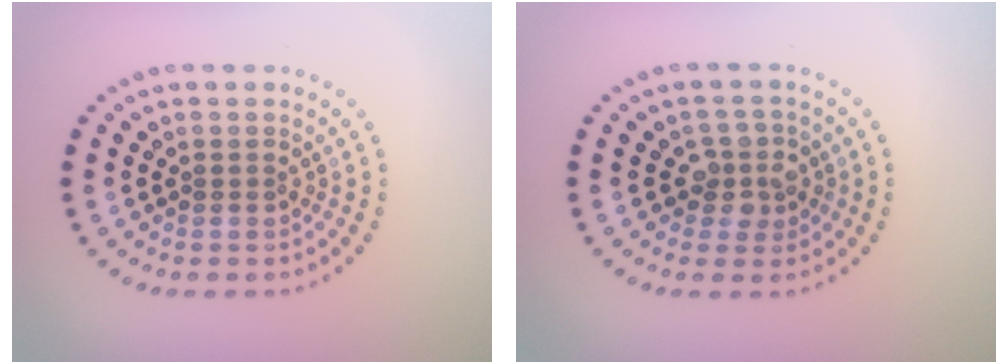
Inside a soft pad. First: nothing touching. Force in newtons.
{"total": 2.6, "press": 2.2, "slide": 1.3}